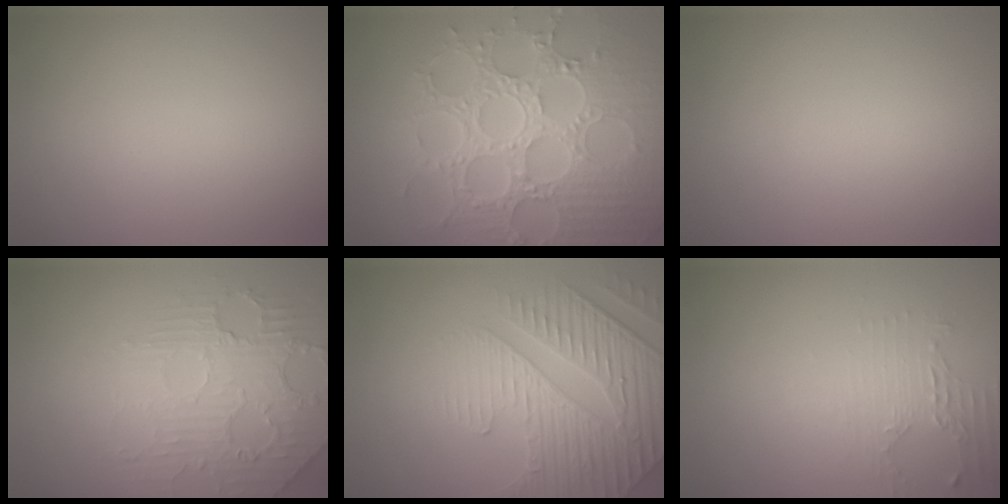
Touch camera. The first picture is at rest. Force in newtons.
{"total": 8.8, "press": 6.6, "slide": 5.8}
{"total": 0.0}
{"total": 2.9, "press": 2.4, "slide": 1.6}
{"total": 4.8, "press": 4.6, "slide": 1.6}
{"total": 2.2, "press": 1.6, "slide": 1.5}